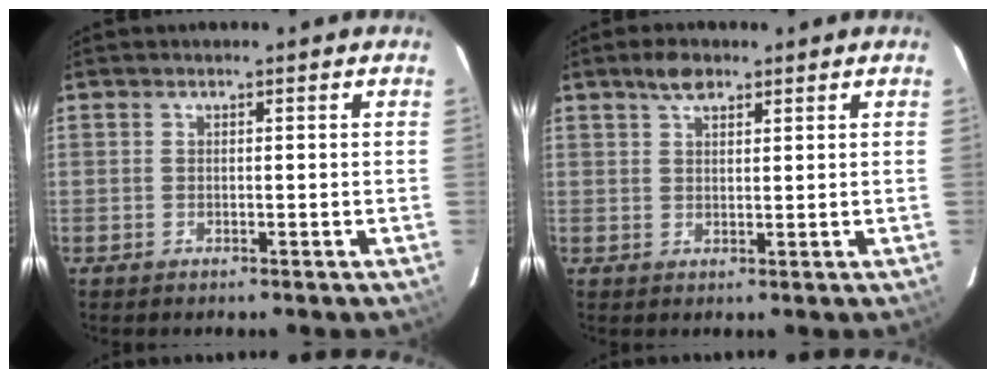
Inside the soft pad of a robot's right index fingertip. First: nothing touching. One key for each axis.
{"total": 3.6, "fx": 2.5, "fy": 1.7, "fz": 2.1, "tx": -0.038, "ty": 0.011, "tz": 0.044}